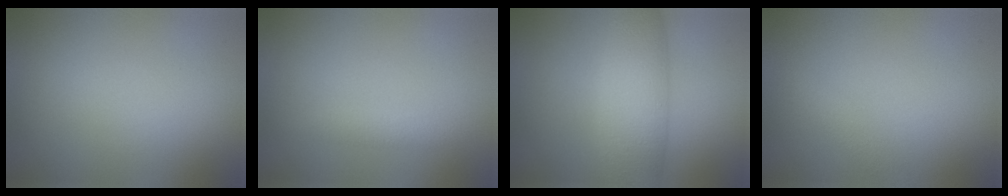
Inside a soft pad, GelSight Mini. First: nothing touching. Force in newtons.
{"total": 1.2, "press": 1.2, "slide": 0.0}
{"total": 6.0, "press": 6.0, "slide": 0.1}
{"total": 1.2, "press": 1.2, "slide": 0.0}